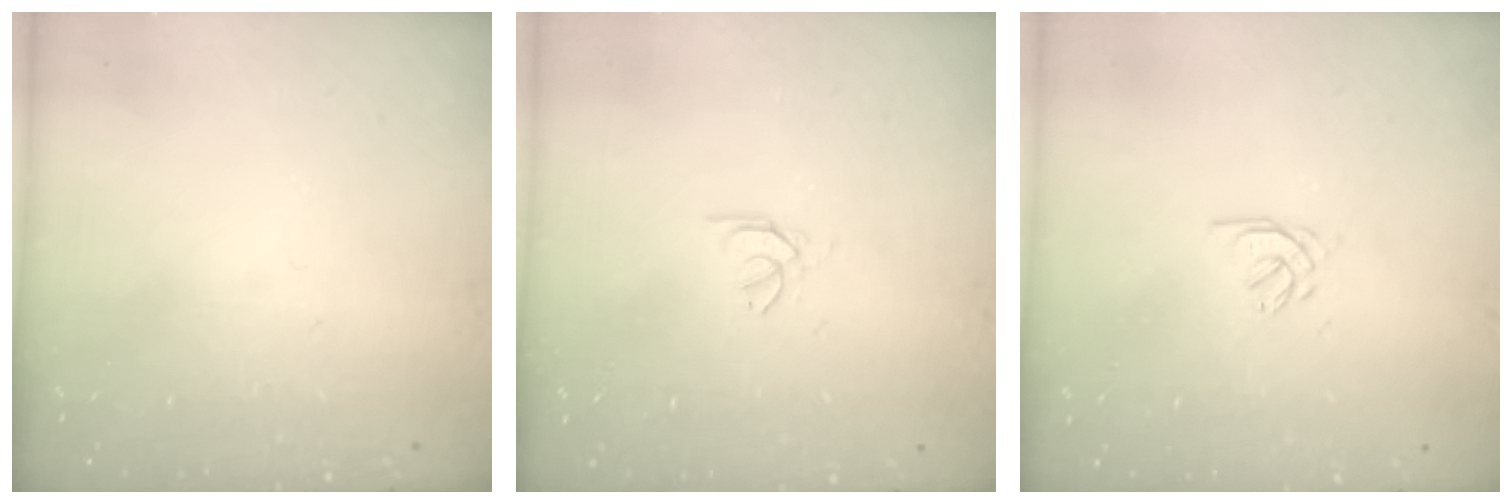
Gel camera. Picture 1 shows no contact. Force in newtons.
{"total": 0.6, "press": 0.4, "slide": 0.3}
{"total": 1.4, "press": 1.3, "slide": 0.5}